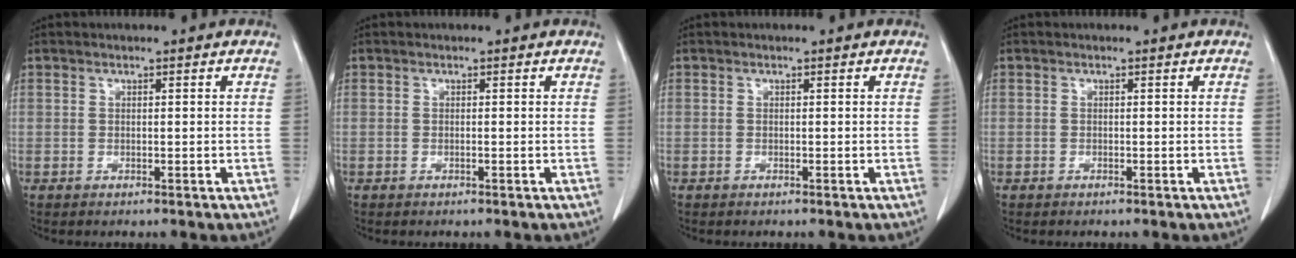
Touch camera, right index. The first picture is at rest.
{"total": 0.0}
{"total": 0.0}
{"total": 0.0}